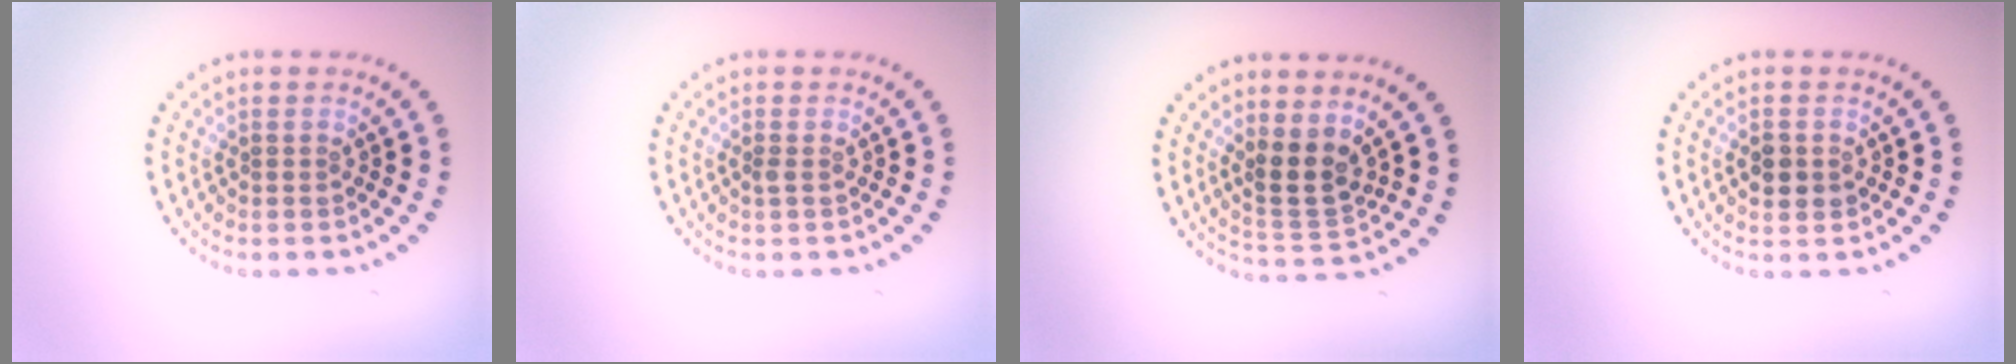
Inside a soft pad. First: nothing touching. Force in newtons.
{"total": 0.5, "press": 0.4, "slide": 0.3}
{"total": 3.1, "press": 2.6, "slide": 1.8}
{"total": 1.8, "press": 1.8, "slide": 0.1}